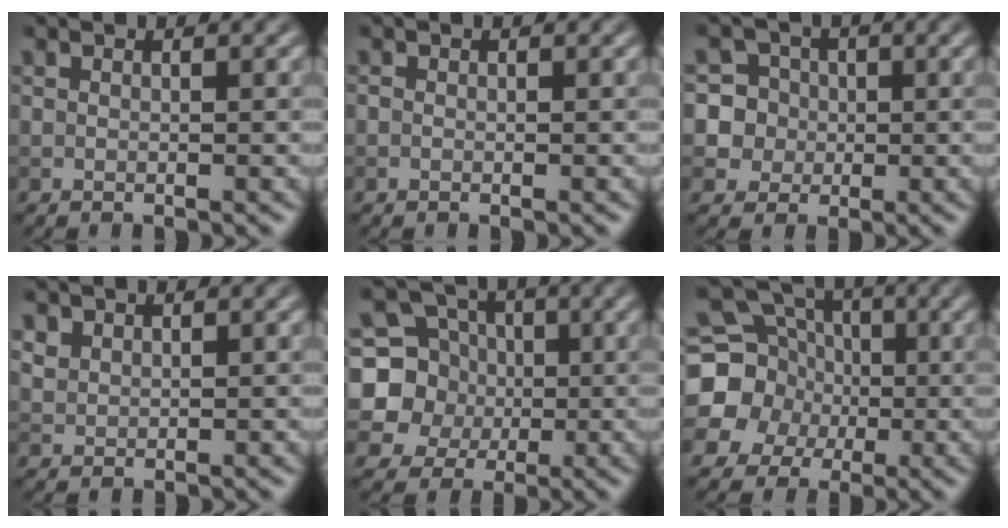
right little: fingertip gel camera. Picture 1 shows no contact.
{"total": 0.0}
{"total": 7.8, "force": [0.9, 7.5, 1.9], "torque": [-0.044, 0.031, 0.009]}
{"total": 1.2, "force": [0.9, 0.8, 0.2], "torque": [-0.008, 0.001, 0.021]}
{"total": 5.9, "force": [0.2, 5.6, 2.0], "torque": [-0.032, 0.001, -0.015]}
{"total": 10.3, "force": [-0.6, 9.7, 3.5], "torque": [-0.106, 0.018, -0.037]}